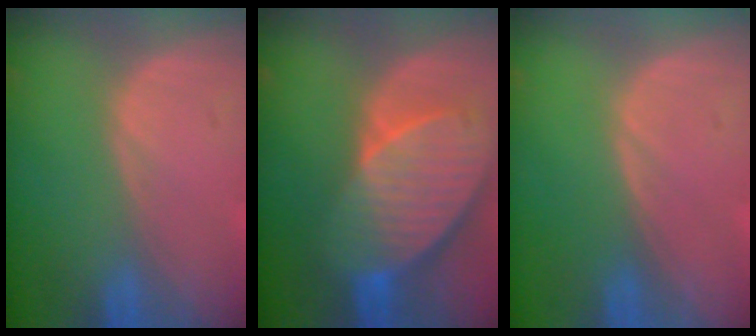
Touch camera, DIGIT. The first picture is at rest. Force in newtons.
{"total": 10.3, "press": 9.0, "slide": 5.0}
{"total": 0.0}